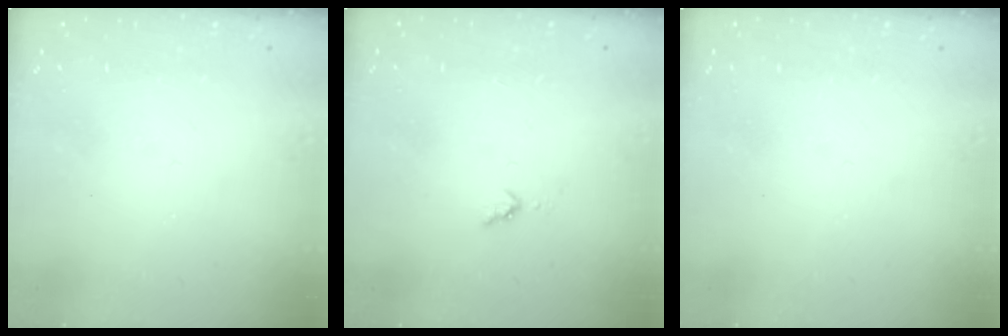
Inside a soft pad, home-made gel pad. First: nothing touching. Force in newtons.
{"total": 2.8, "press": 2.8, "slide": 0.4}
{"total": 0.0}